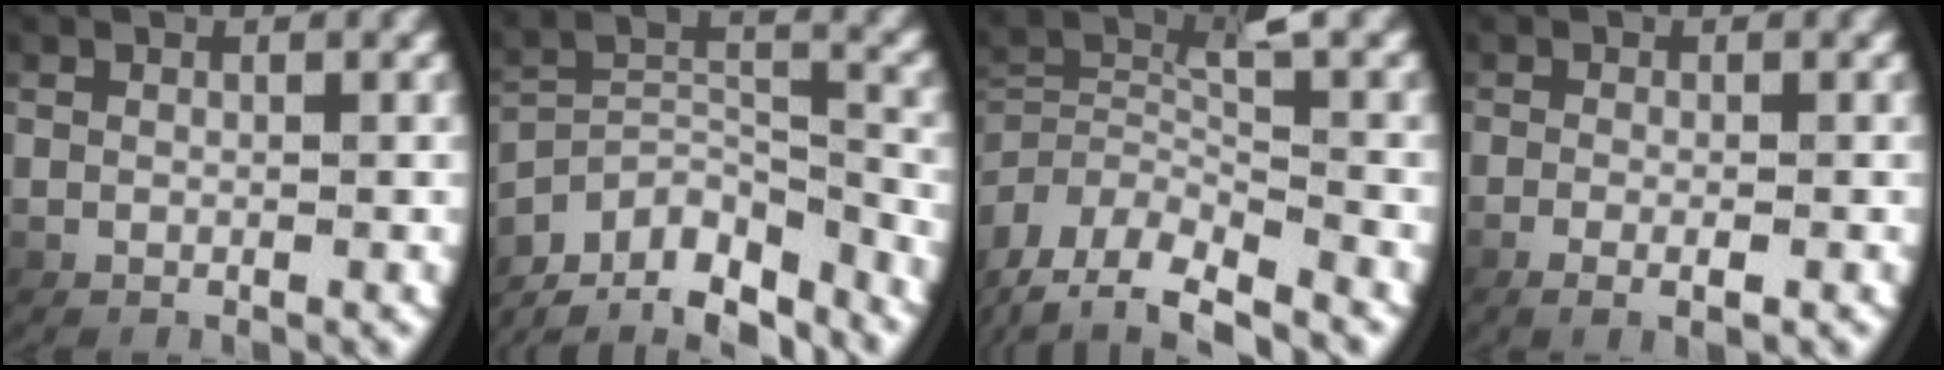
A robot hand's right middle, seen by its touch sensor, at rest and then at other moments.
{"total": 11.5, "force": [-6.9, 6.7, 6.3], "torque": [-0.119, -0.052, -0.091]}
{"total": 7.4, "force": [-2.7, 5.0, 4.7], "torque": [-0.108, -0.017, -0.043]}
{"total": 2.3, "force": [-1.3, 0.7, 1.7], "torque": [-0.046, -0.003, -0.020]}